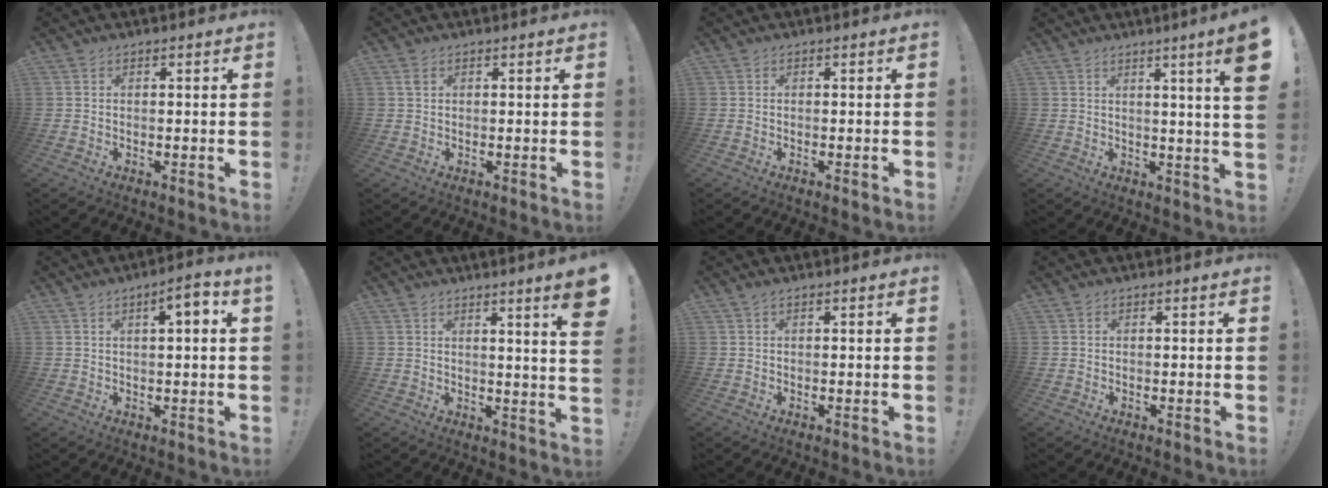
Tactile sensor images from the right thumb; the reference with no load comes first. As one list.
[{"total": 1.3, "force": [0.7, 0.7, 0.9], "torque": [-0.013, 0.001, 0.011]}, {"total": 0.5, "force": [-0.4, -0.1, 0.4], "torque": [-0.010, 0.003, -0.006]}, {"total": 8.7, "force": [3.1, -1.2, 8.0], "torque": [-0.111, -0.026, 0.041]}, {"total": 4.6, "force": [1.3, 0.4, 4.4], "torque": [-0.059, -0.006, 0.015]}, {"total": 7.7, "force": [3.3, -0.9, 6.9], "torque": [-0.091, -0.036, 0.047]}, {"total": 0.8, "force": [0.3, 0.1, 0.7], "torque": [-0.017, 0.002, 0.006]}, {"total": 0.0}]